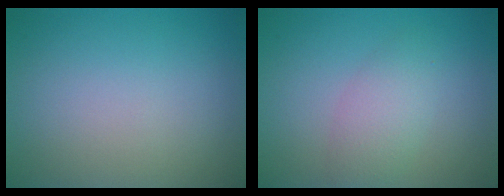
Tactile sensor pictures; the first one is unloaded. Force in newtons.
{"total": 2.8, "press": 2.8, "slide": 0.1}